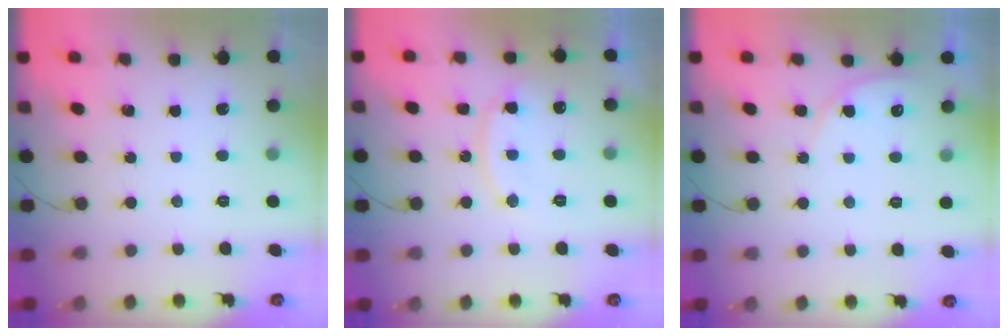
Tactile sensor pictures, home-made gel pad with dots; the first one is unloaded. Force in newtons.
{"total": 12.6, "press": 12.5, "slide": 0.9}
{"total": 4.9, "press": 4.9, "slide": 0.4}